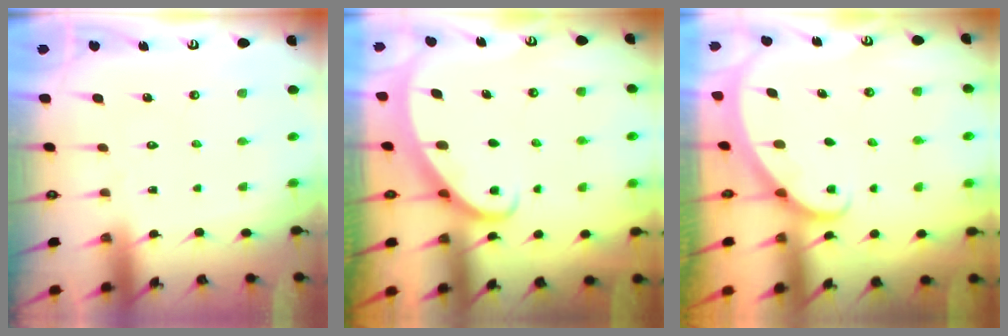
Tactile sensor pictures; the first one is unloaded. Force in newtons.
{"total": 2.2, "press": 2.2, "slide": 0.3}
{"total": 1.4, "press": 1.4, "slide": 0.0}